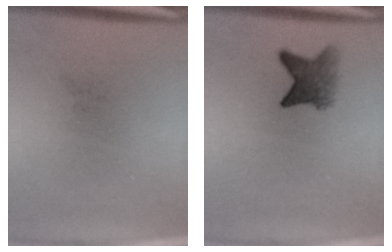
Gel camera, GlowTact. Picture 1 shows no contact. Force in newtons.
{"total": 4.3}